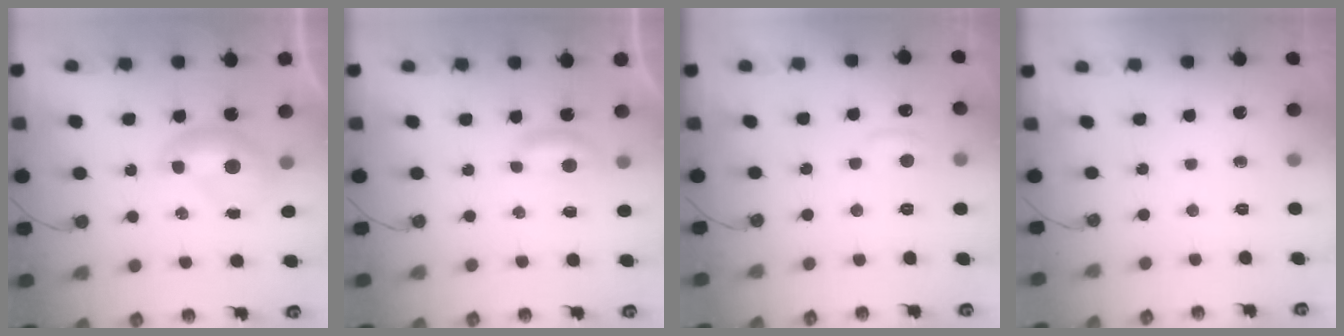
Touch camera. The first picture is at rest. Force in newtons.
{"total": 2.3, "press": 2.3, "slide": 0.4}
{"total": 0.8, "press": 0.2, "slide": 0.8}
{"total": 0.0}